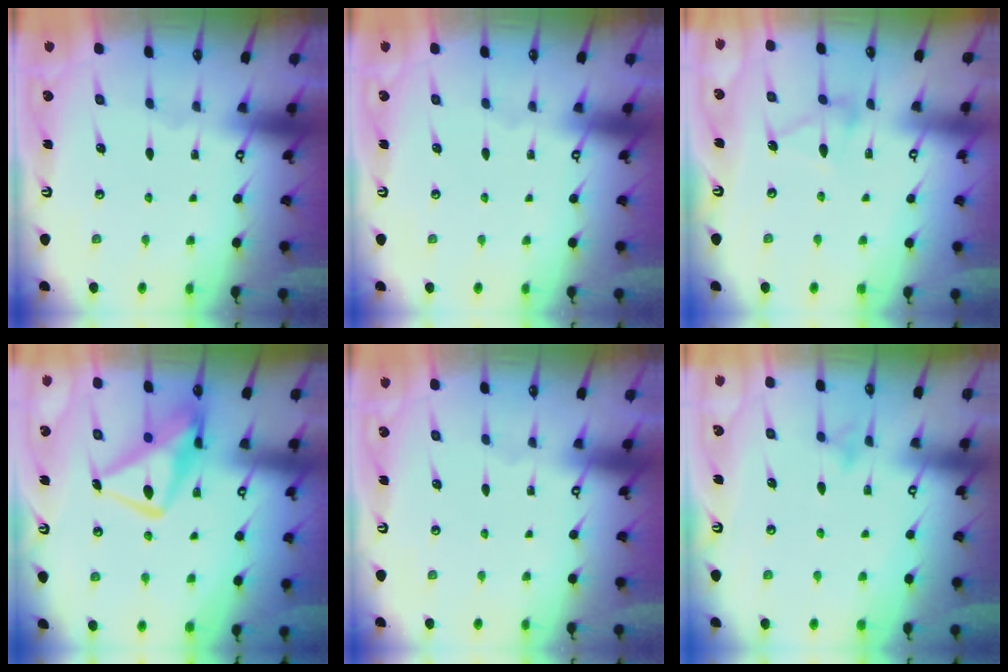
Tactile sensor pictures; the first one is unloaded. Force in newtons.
{"total": 0.0}
{"total": 5.9, "press": 5.9, "slide": 0.6}
{"total": 15.2, "press": 15.1, "slide": 1.5}
{"total": 0.0}
{"total": 8.3, "press": 8.2, "slide": 0.9}